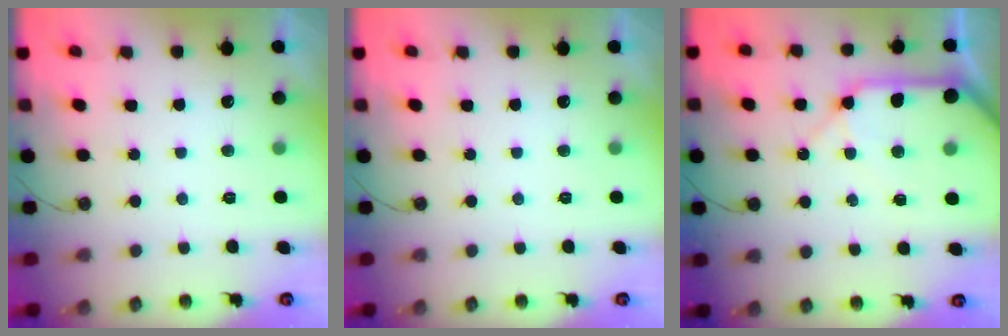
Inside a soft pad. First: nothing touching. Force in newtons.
{"total": 0.0}
{"total": 13.1, "press": 13.0, "slide": 1.6}